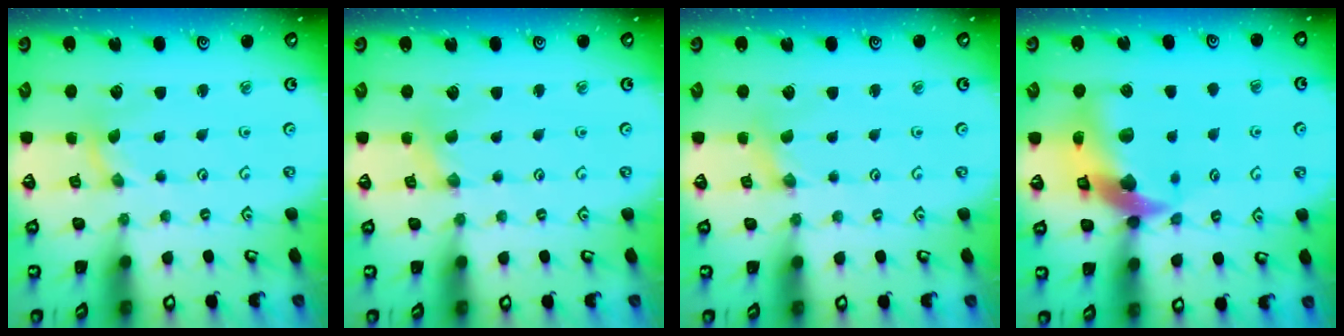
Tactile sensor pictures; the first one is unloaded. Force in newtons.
{"total": 0.0}
{"total": 1.1, "press": 1.1, "slide": 0.2}
{"total": 15.6, "press": 15.4, "slide": 2.1}